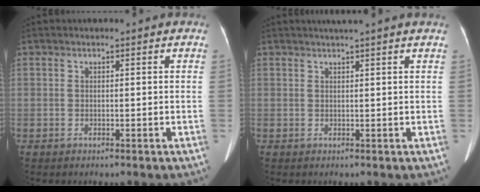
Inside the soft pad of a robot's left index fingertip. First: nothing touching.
{"total": 1.5, "force": [1.2, -0.4, 0.8], "torque": [-0.015, 0.005, 0.027]}